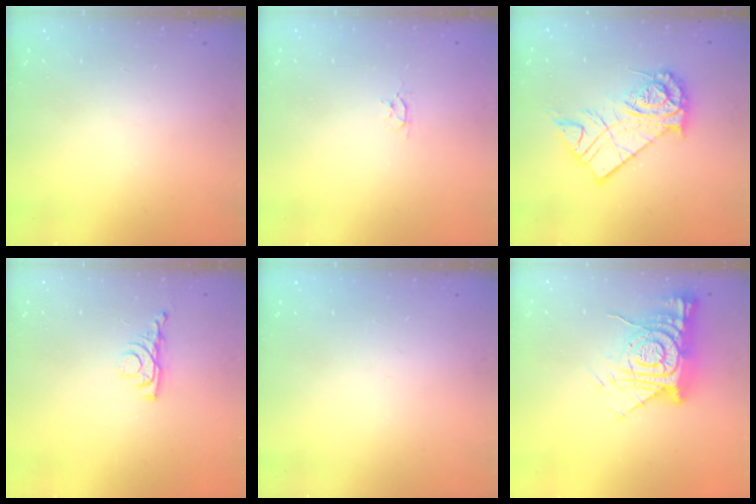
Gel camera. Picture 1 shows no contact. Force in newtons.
{"total": 2.6, "press": 2.6, "slide": 0.3}
{"total": 15.9, "press": 15.9, "slide": 1.3}
{"total": 4.3, "press": 4.2, "slide": 0.7}
{"total": 0.7, "press": 0.6, "slide": 0.1}
{"total": 16.1, "press": 16.0, "slide": 1.6}